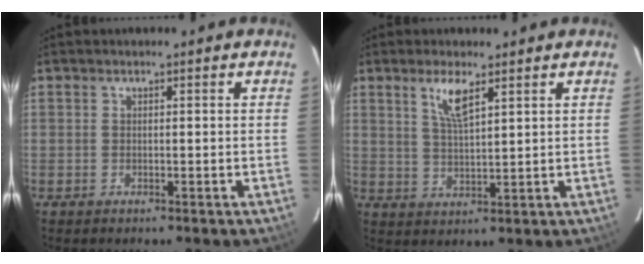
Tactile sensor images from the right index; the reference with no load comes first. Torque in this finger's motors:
{"motor_torque": [0.14, 0.09, 0.33, 0.11]}